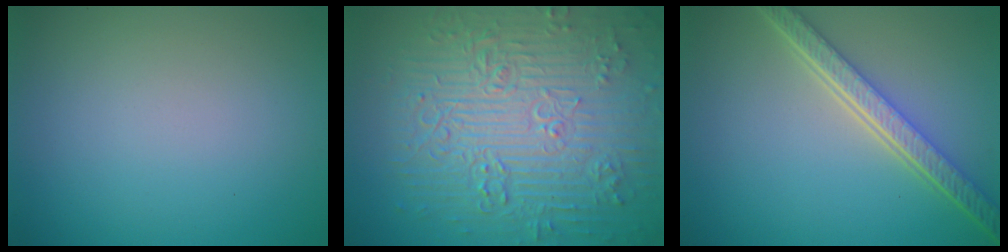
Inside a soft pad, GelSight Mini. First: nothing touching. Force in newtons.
{"total": 11.4, "press": 7.6, "slide": 8.5}
{"total": 5.5, "press": 4.1, "slide": 3.8}